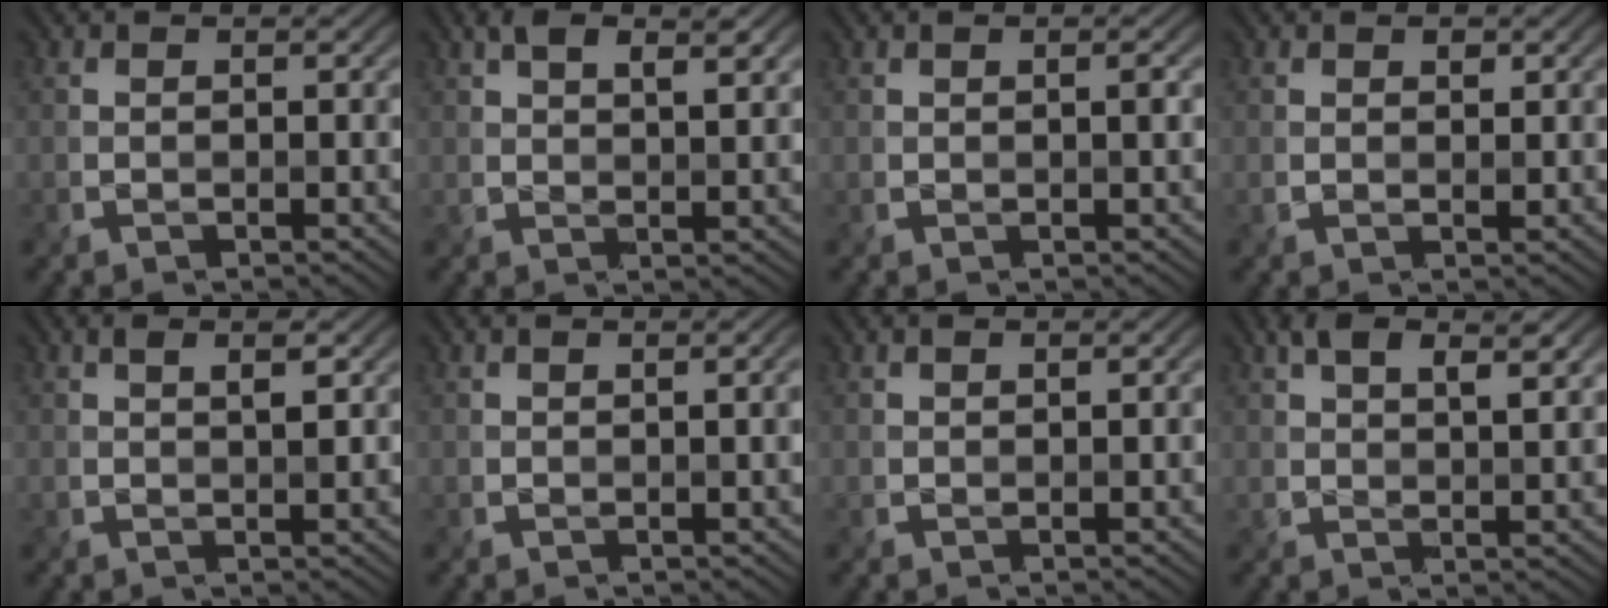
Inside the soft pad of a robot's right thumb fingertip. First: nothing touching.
{"total": 4.3, "force": [2.3, 1.8, 3.1], "torque": [-0.054, 0.001, 0.041]}
{"total": 1.1, "force": [0.2, 0.3, 1.1], "torque": [-0.019, 0.001, 0.004]}
{"total": 1.1, "force": [0.6, 0.6, 0.7], "torque": [-0.009, -0.004, 0.012]}
{"total": 2.1, "force": [0.6, 0.6, 1.9], "torque": [-0.027, 0.000, 0.010]}
{"total": 2.4, "force": [0.5, 0.7, 2.2], "torque": [-0.036, 0.004, 0.007]}
{"total": 1.2, "force": [0.4, 0.6, 1.0], "torque": [-0.015, 0.002, 0.008]}
{"total": 4.8, "force": [2.5, 2.1, 3.5], "torque": [-0.062, 0.002, 0.045]}